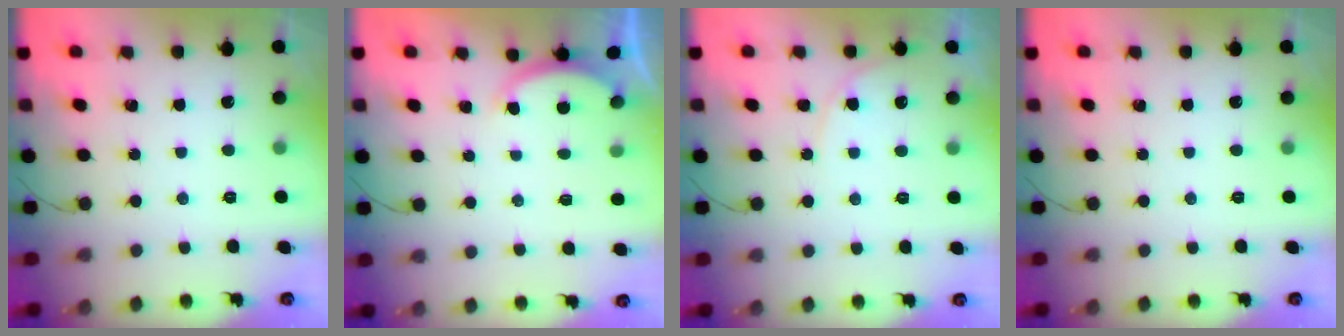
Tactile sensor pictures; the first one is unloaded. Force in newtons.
{"total": 1.9, "press": 1.8, "slide": 0.5}
{"total": 6.9, "press": 6.9, "slide": 0.6}
{"total": 0.0}